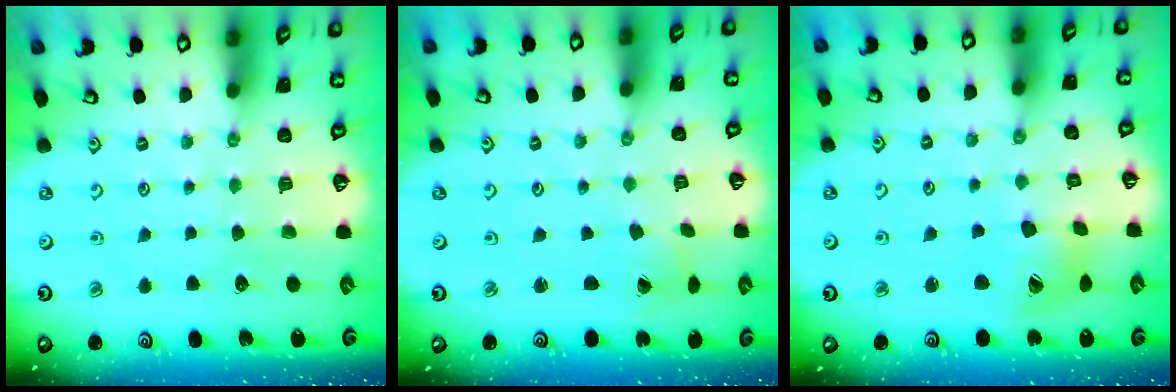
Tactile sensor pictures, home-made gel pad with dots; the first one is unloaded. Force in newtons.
{"total": 1.2, "press": 1.2, "slide": 0.1}
{"total": 11.0, "press": 10.9, "slide": 1.1}